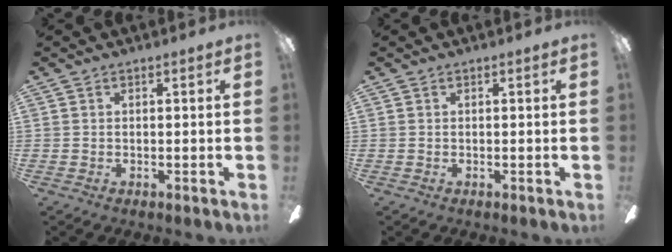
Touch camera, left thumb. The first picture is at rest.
{"total": 0.0}